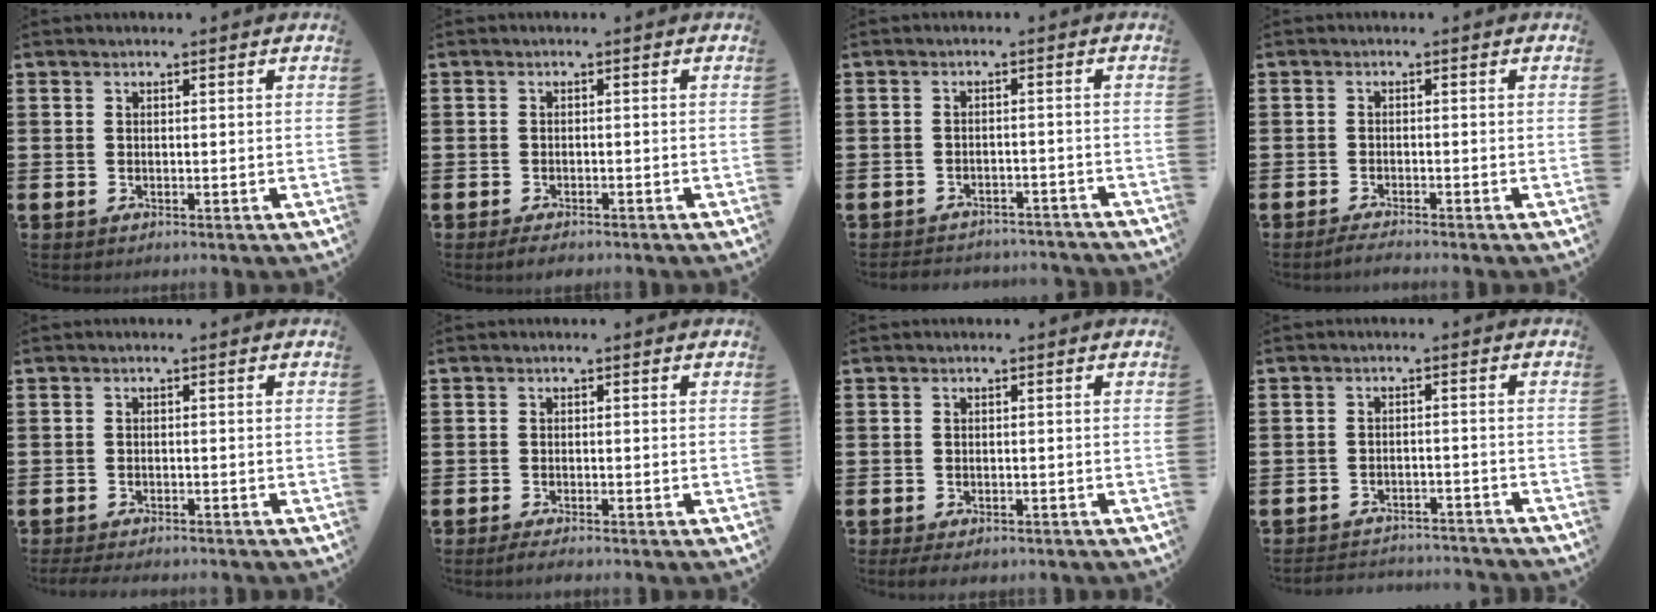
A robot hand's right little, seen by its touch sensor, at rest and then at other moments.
{"total": 1.1, "force": [-0.9, 0.3, 0.5], "torque": [-0.011, -0.001, -0.019]}
{"total": 2.1, "force": [-2.1, 0.1, -0.3], "torque": [-0.003, 0.003, -0.047]}
{"total": 1.3, "force": [-1.1, -0.1, 0.6], "torque": [-0.009, -0.001, -0.022]}
{"total": 1.2, "force": [-1.2, 0.1, 0.2], "torque": [-0.007, 0.001, -0.024]}
{"total": 1.0, "force": [-0.8, 0.1, 0.7], "torque": [-0.011, -0.002, -0.015]}
{"total": 0.9, "force": [-0.7, 0.3, 0.5], "torque": [-0.009, 0.000, -0.014]}
{"total": 2.5, "force": [-2.5, 0.0, -0.2], "torque": [-0.003, 0.004, -0.056]}